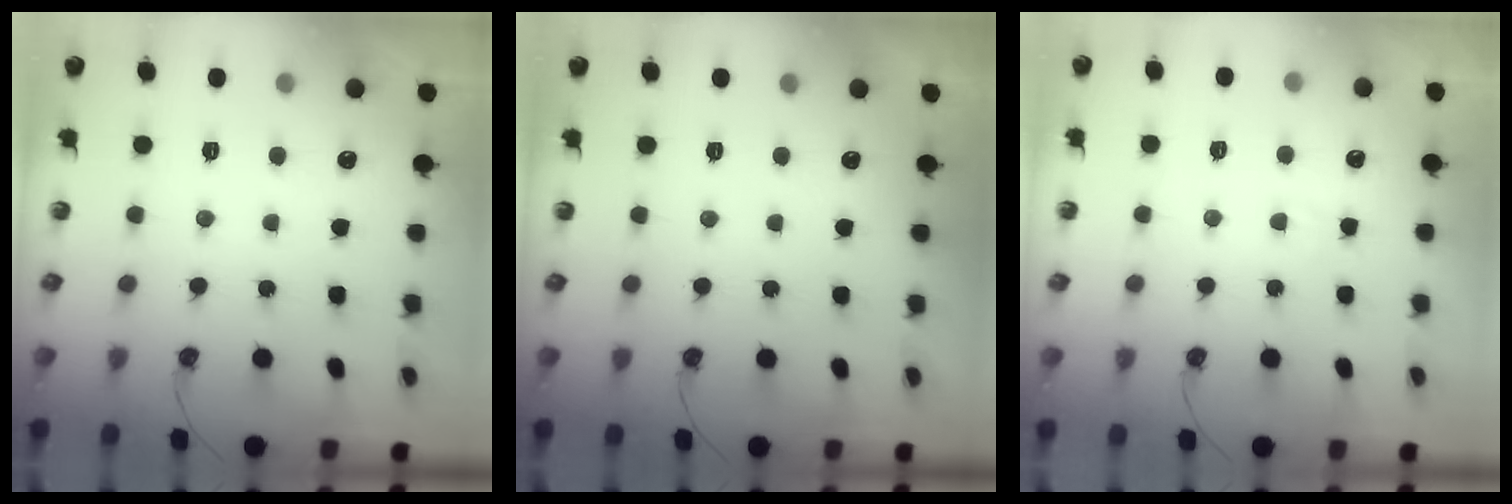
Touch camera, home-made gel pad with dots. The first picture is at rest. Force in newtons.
{"total": 0.0}
{"total": 3.4, "press": 3.4, "slide": 0.5}